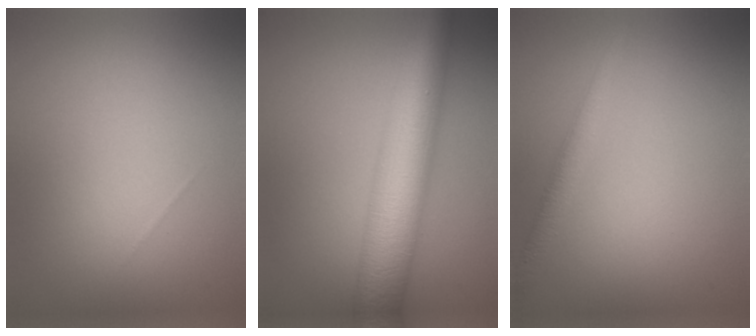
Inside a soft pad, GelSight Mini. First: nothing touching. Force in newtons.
{"total": 9.6, "press": 9.6, "slide": 0.2}
{"total": 2.2, "press": 2.2, "slide": 0.1}